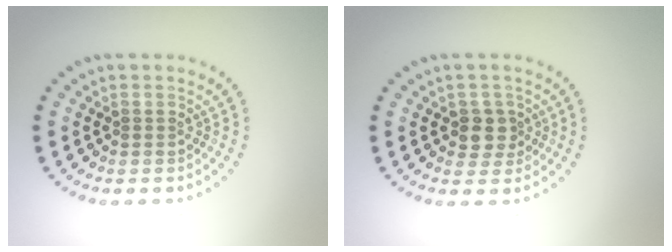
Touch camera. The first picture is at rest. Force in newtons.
{"total": 2.3, "press": 2.0, "slide": 1.0}